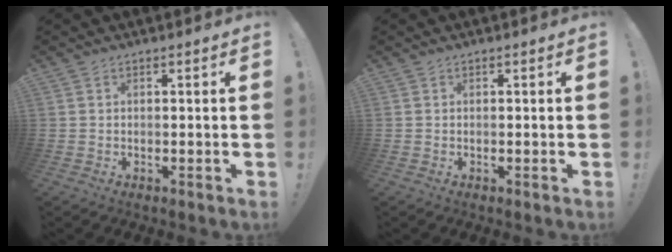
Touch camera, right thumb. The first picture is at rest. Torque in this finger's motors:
{"motor_torque": [-0.62, -0.13, -0.12, 0.65, -0.01]}